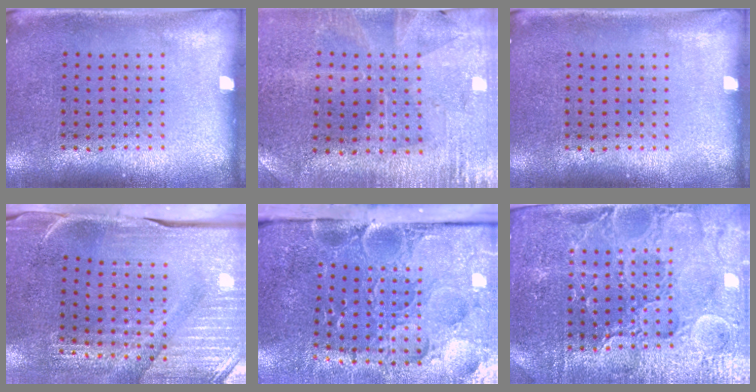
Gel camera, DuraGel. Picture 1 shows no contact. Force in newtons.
{"total": 0.5, "press": 0.5, "slide": 0.3}
{"total": 0.0}
{"total": 4.5, "press": 3.9, "slide": 2.3}
{"total": 5.3, "press": 4.0, "slide": 3.4}
{"total": 4.2, "press": 4.1, "slide": 1.1}